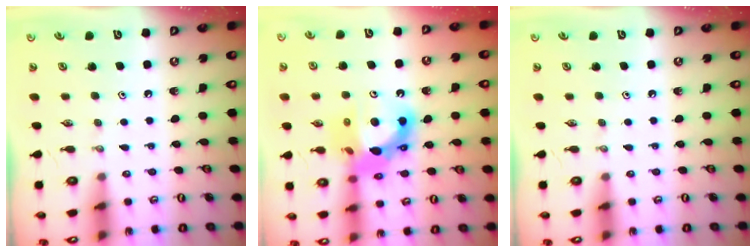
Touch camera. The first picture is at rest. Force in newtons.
{"total": 15.0, "press": 14.9, "slide": 1.2}
{"total": 0.0}